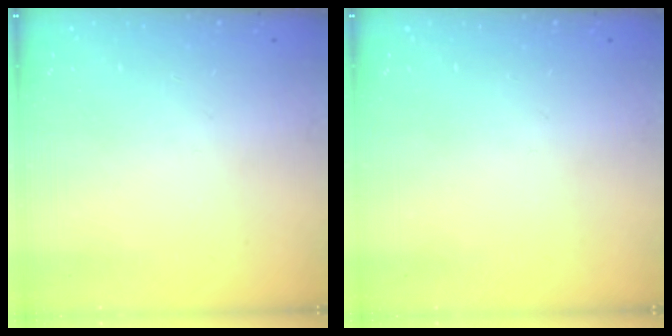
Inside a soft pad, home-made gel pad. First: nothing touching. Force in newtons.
{"total": 0.0}